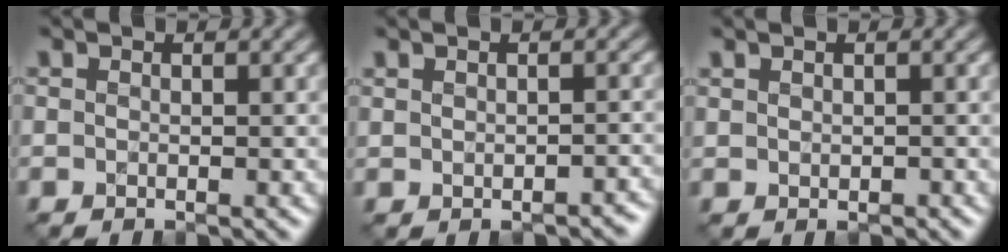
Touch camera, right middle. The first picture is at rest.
{"total": 0.7, "force": [-0.5, 0.5, 0.2], "torque": [-0.006, -0.006, 0.002]}
{"total": 0.0}